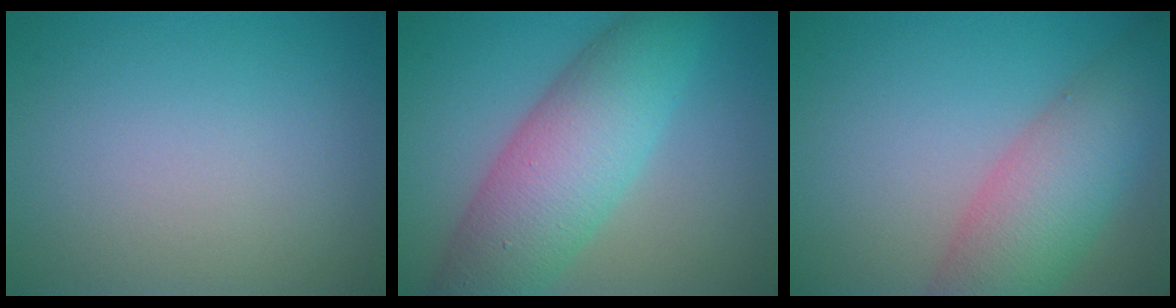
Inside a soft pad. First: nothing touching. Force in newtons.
{"total": 8.9, "press": 8.9, "slide": 0.2}
{"total": 7.0, "press": 7.0, "slide": 0.3}